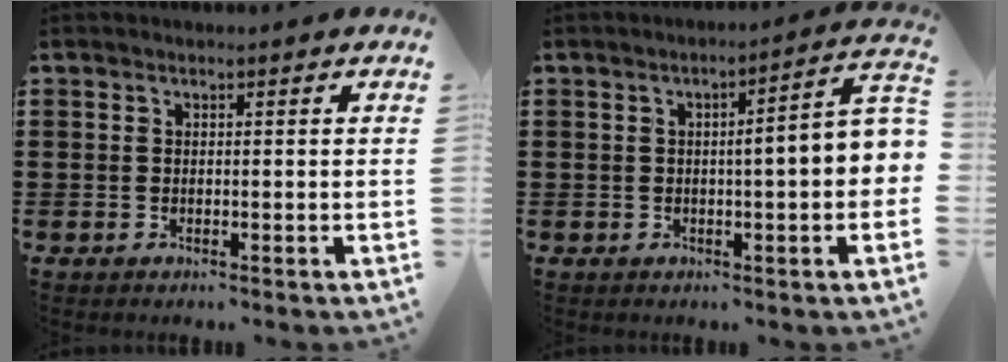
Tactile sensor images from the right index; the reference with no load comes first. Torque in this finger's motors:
{"motor_torque": [1.61, -0.53, 0.77, 0.18]}